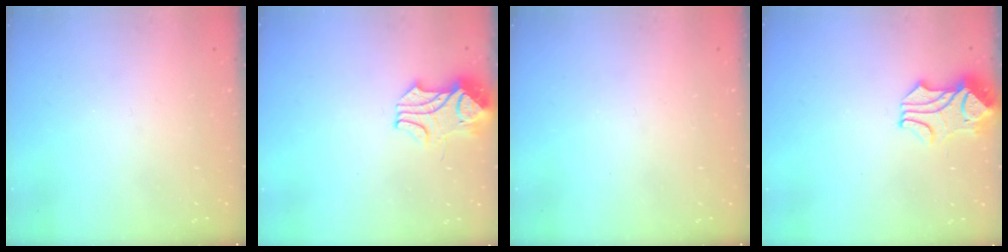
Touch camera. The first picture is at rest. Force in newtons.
{"total": 2.6, "press": 2.4, "slide": 1.0}
{"total": 0.0}
{"total": 2.0, "press": 1.7, "slide": 0.9}